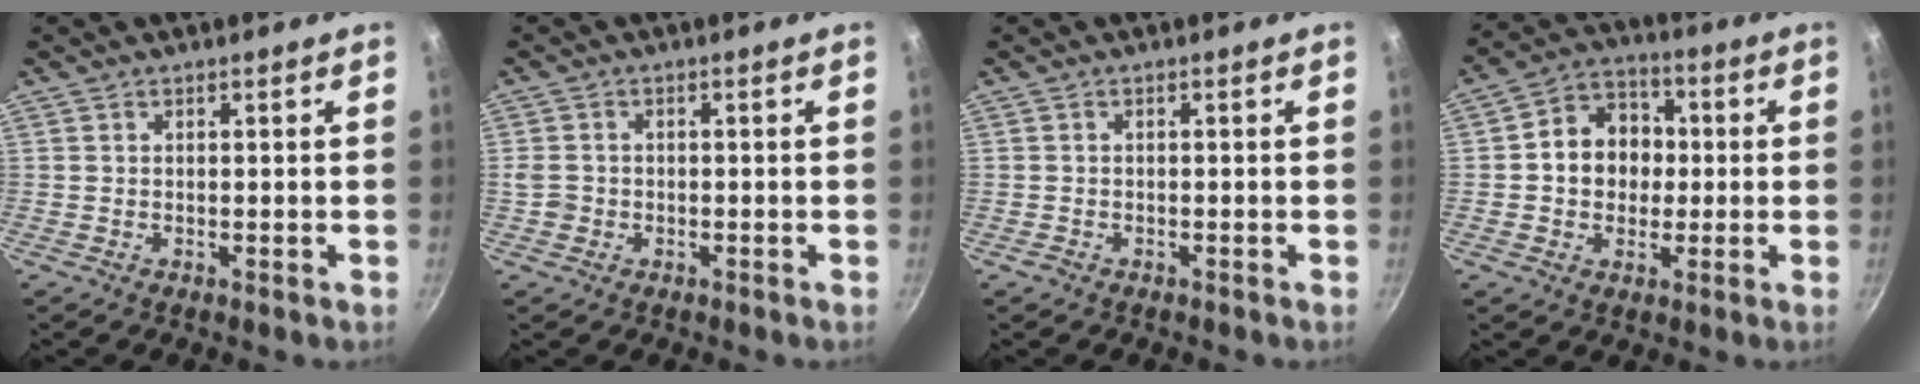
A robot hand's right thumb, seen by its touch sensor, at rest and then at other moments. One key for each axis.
{"total": 2.6, "fx": -0.6, "fy": 2.3, "fz": 1.0, "tx": -0.013, "ty": 0.007, "tz": -0.012}
{"total": 0.9, "fx": -0.7, "fy": 0.5, "fz": 0.1, "tx": -0.005, "ty": 0.003, "tz": -0.012}
{"total": 11.2, "fx": 0.4, "fy": 9.3, "fz": 6.2, "tx": -0.058, "ty": 0.020, "tz": -0.011}